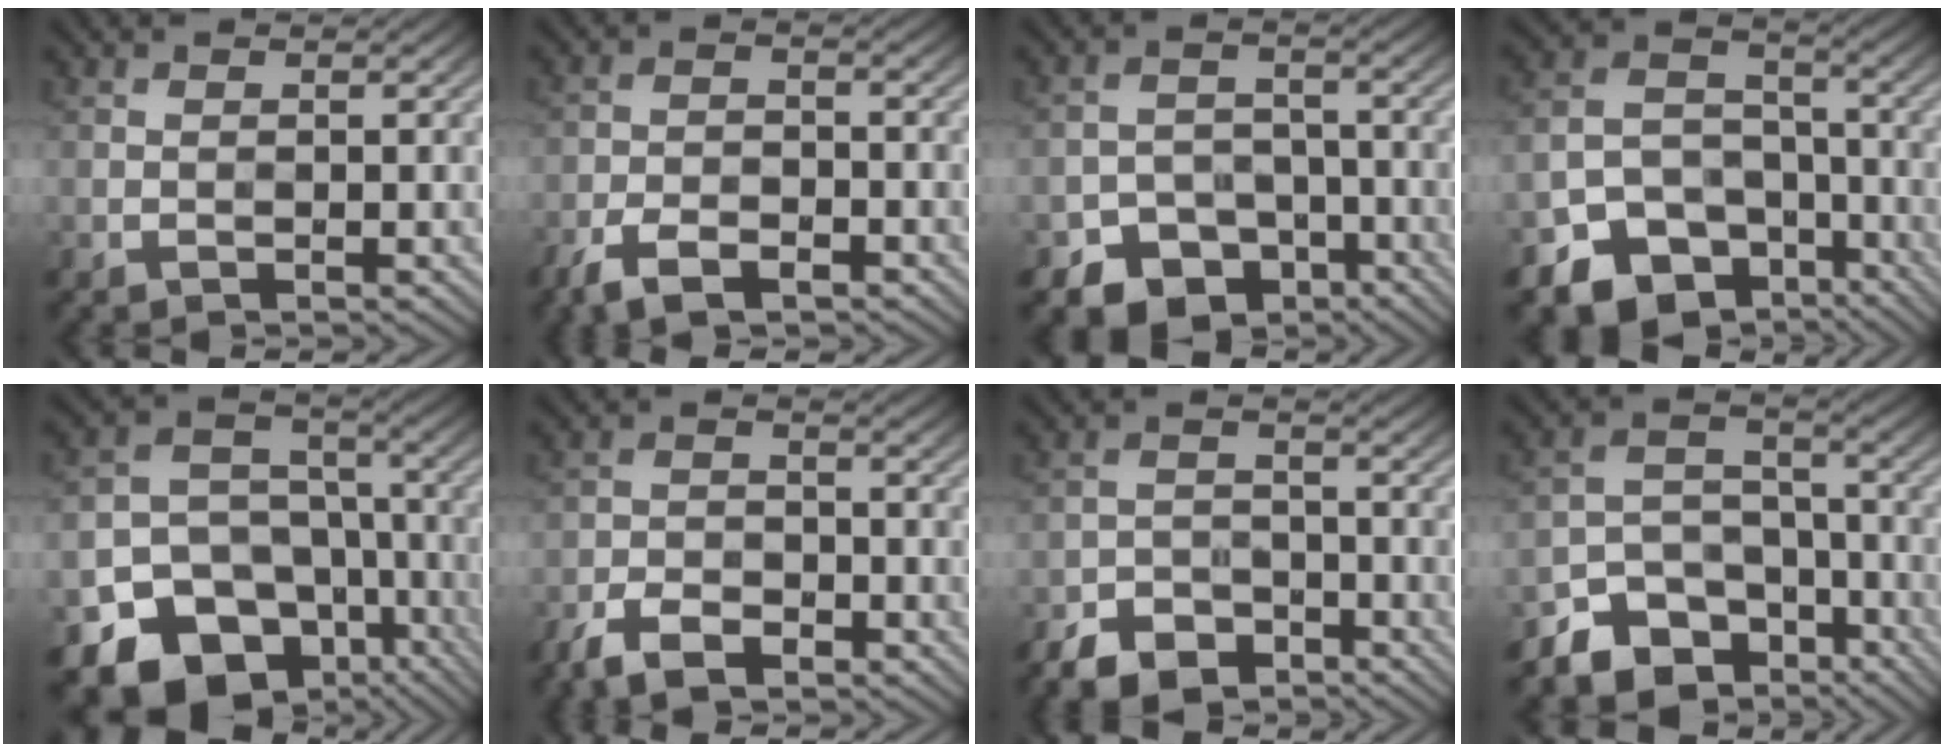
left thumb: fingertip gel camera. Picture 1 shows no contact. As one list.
[{"total": 6.1, "force": [-4.2, 2.5, 3.7], "torque": [-0.071, -0.004, -0.081]}, {"total": 8.1, "force": [-5.5, 5.3, 2.8], "torque": [-0.040, -0.010, -0.089]}, {"total": 13.9, "force": [-8.7, 9.2, 5.7], "torque": [-0.139, -0.032, -0.140]}, {"total": 17.4, "force": [-9.3, 12.8, 7.4], "torque": [-0.157, -0.044, -0.134]}, {"total": 6.4, "force": [-4.5, 3.1, 3.4], "torque": [-0.066, -0.005, -0.093]}, {"total": 6.9, "force": [-5.3, 3.4, 2.9], "torque": [-0.056, -0.007, -0.107]}, {"total": 11.3, "force": [-7.8, 6.9, 4.3], "torque": [-0.084, -0.008, -0.129]}]